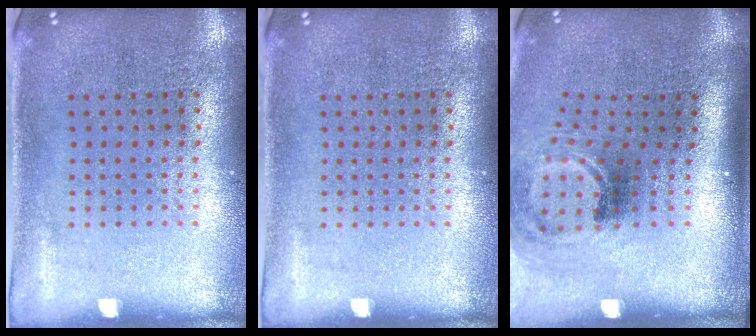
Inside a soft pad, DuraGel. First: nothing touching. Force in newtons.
{"total": 0.0}
{"total": 2.0, "press": 1.3, "slide": 1.5}